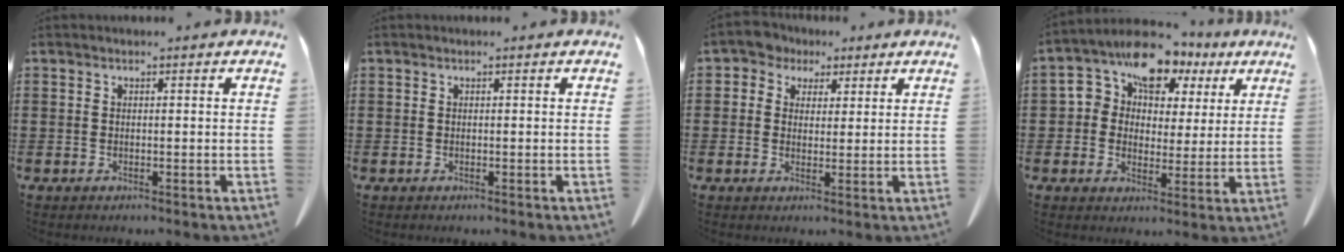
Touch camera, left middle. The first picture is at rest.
{"total": 0.0}
{"total": 3.1, "force": [2.0, 2.4, 0.3], "torque": [-0.022, 0.009, 0.035]}
{"total": 9.2, "force": [5.6, 6.5, 3.4], "torque": [-0.083, -0.021, 0.097]}